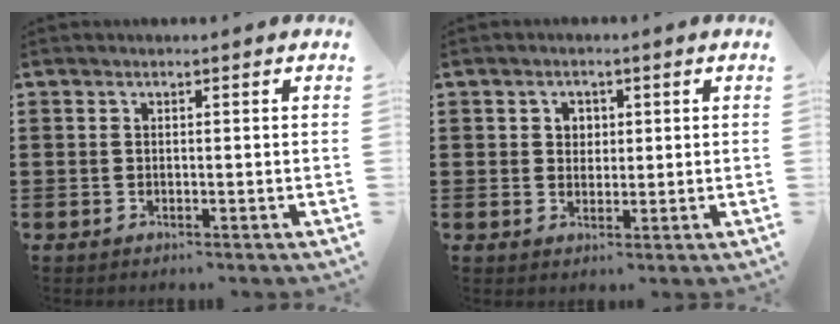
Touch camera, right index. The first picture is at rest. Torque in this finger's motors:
{"motor_torque": [0.33, -0.32, 0.19, 0.03]}